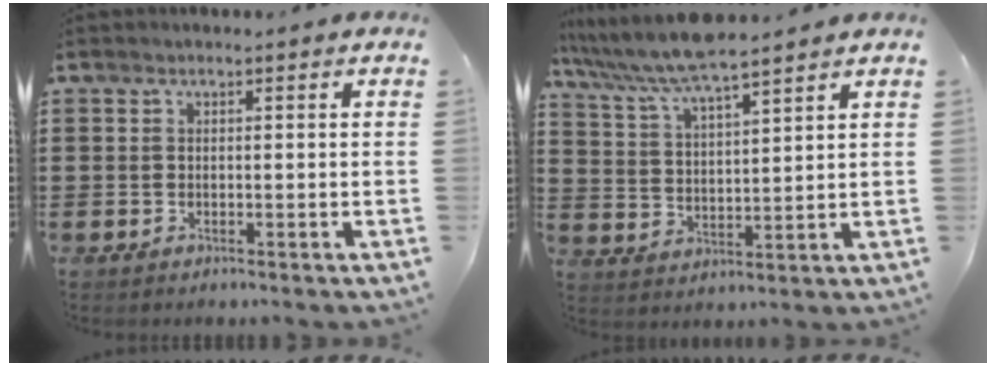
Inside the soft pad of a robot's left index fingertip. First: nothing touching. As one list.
[{"total": 6.9, "force": [6.2, 0.0, 3.2], "torque": [-0.083, -0.029, 0.107]}]